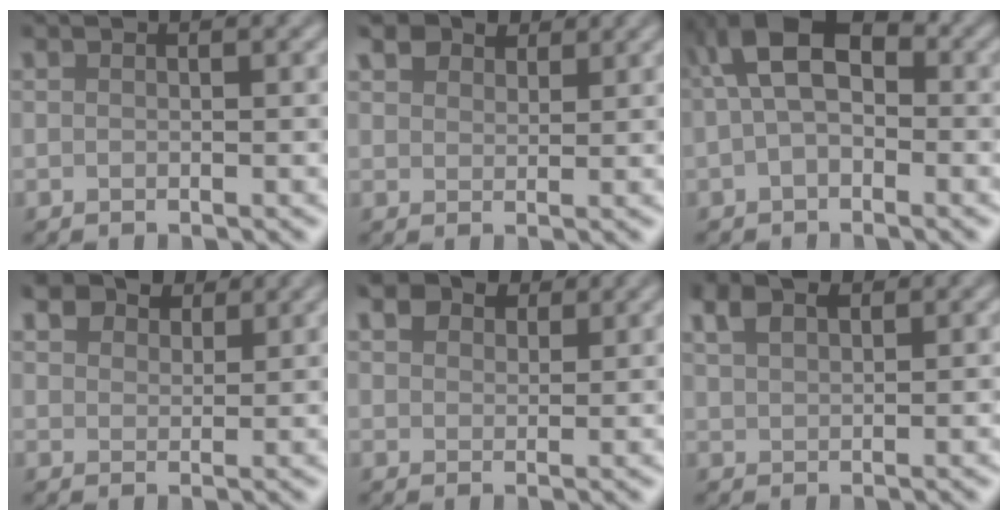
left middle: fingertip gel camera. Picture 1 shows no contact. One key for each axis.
{"total": 3.7, "fx": 2.9, "fy": 1.9, "fz": 1.3, "tx": -0.033, "ty": 0.001, "tz": 0.051}
{"total": 6.0, "fx": 0.3, "fy": 3.6, "fz": 4.8, "tx": -0.086, "ty": 0.023, "tz": -0.010}
{"total": 5.5, "fx": 4.4, "fy": 2.7, "fz": 2.1, "tx": -0.052, "ty": 0.005, "tz": 0.070}
{"total": 3.5, "fx": 2.5, "fy": 2.0, "fz": 1.4, "tx": -0.035, "ty": 0.008, "tz": 0.039}
{"total": 2.9, "fx": 1.9, "fy": 1.5, "fz": 1.7, "tx": -0.040, "ty": 0.010, "tz": 0.039}